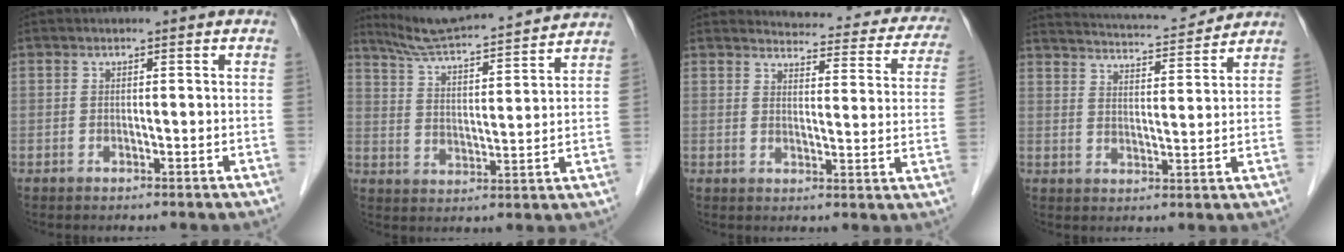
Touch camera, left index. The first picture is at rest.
{"total": 17.4, "force": [16.3, 0.5, 6.2], "torque": [-0.111, 0.014, 0.241]}
{"total": 17.8, "force": [16.8, 4.2, 4.3], "torque": [-0.025, -0.043, 0.169]}
{"total": 13.0, "force": [12.4, 0.9, 3.8], "torque": [-0.073, 0.012, 0.179]}